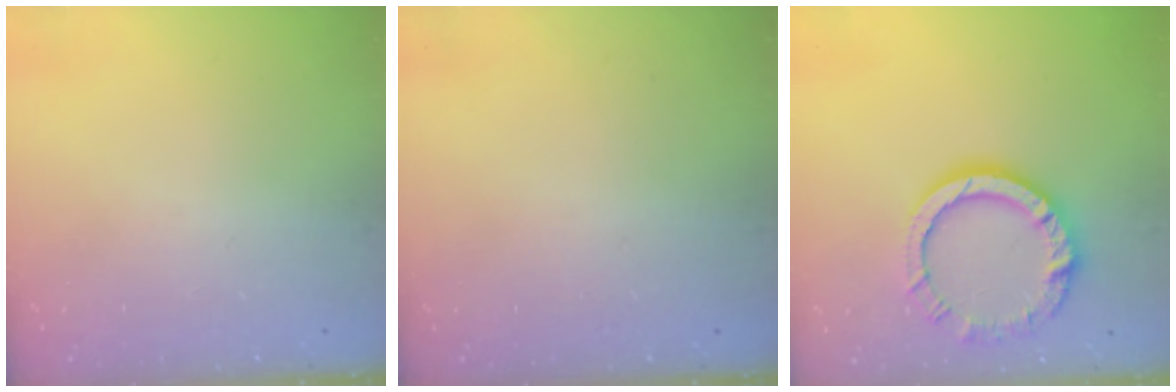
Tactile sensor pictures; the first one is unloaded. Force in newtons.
{"total": 2.7, "press": 2.7, "slide": 0.2}
{"total": 11.5, "press": 11.5, "slide": 1.0}